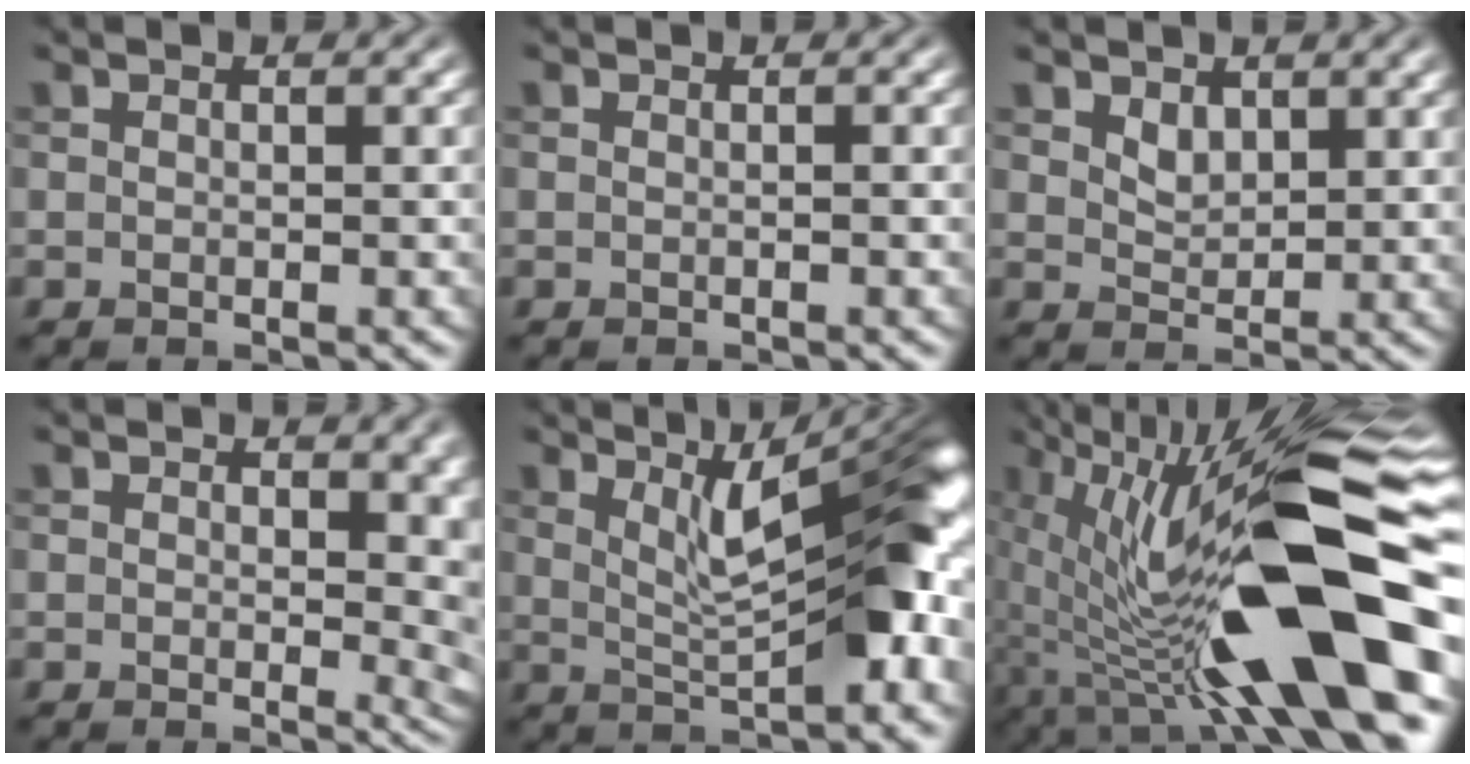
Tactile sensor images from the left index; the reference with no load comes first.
{"total": 0.0}
{"total": 1.8, "force": [1.2, 1.1, 0.8], "torque": [-0.021, -0.004, 0.028]}
{"total": 5.2, "force": [0.8, 3.3, 3.9], "torque": [-0.029, -0.015, 0.014]}
{"total": 9.1, "force": [2.0, 2.5, 8.5], "torque": [-0.125, 0.009, 0.034]}
{"total": 17.1, "force": [-1.5, 5.5, 16.1], "torque": [-0.273, 0.020, -0.033]}